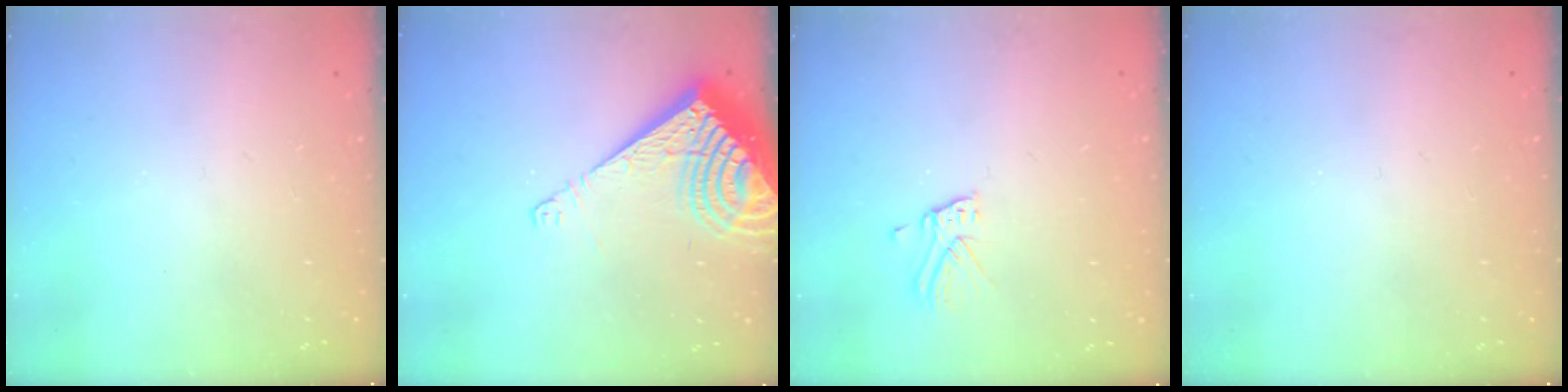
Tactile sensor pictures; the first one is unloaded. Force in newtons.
{"total": 13.1, "press": 13.1, "slide": 1.5}
{"total": 3.7, "press": 3.7, "slide": 0.3}
{"total": 0.0}